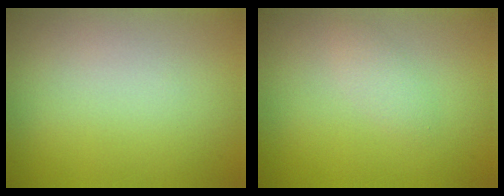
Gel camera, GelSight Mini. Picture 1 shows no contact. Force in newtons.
{"total": 1.2, "press": 1.2, "slide": 0.0}